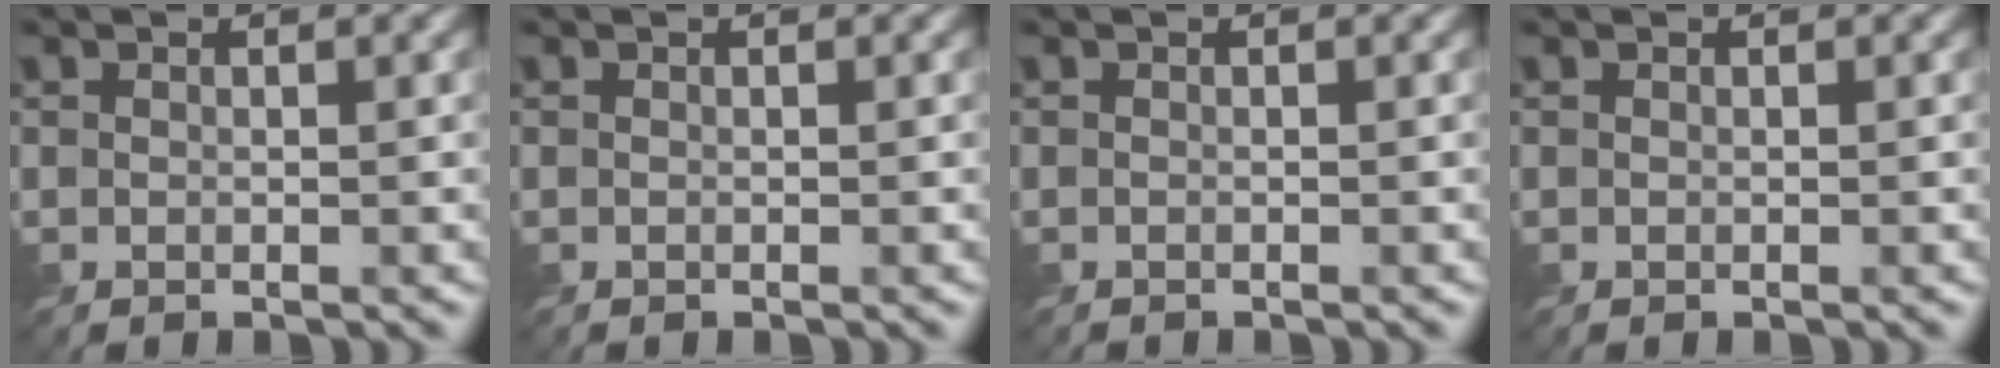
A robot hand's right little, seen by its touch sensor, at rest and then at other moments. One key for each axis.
{"total": 0.0}
{"total": 0.6, "fx": -0.6, "fy": 0.0, "fz": 0.0, "tx": 0.003, "ty": -0.005, "tz": -0.011}
{"total": 0.0}